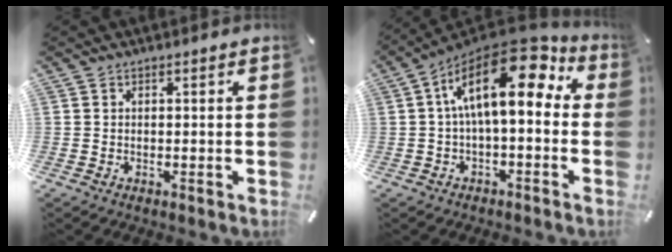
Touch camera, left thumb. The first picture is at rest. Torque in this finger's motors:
{"motor_torque": [-0.26, 2.33, 1.64, -1.12, 0.64]}